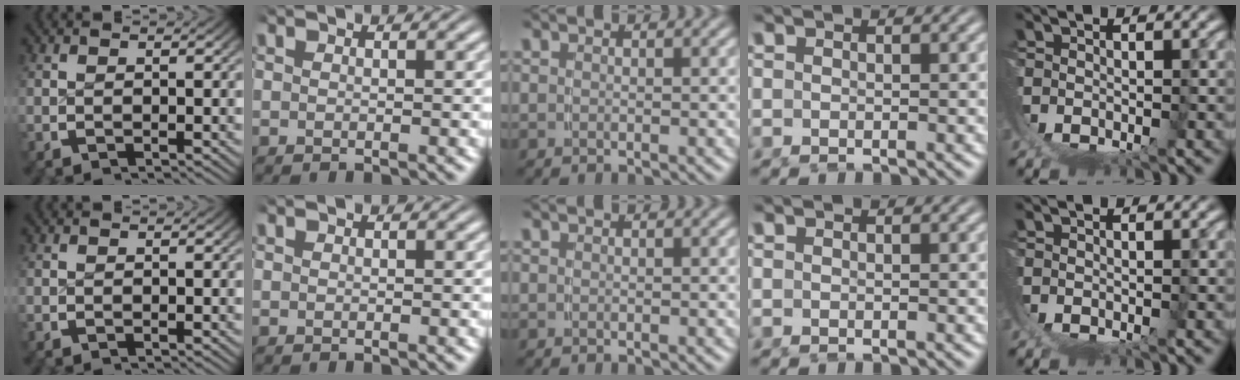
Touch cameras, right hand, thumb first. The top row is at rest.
{}